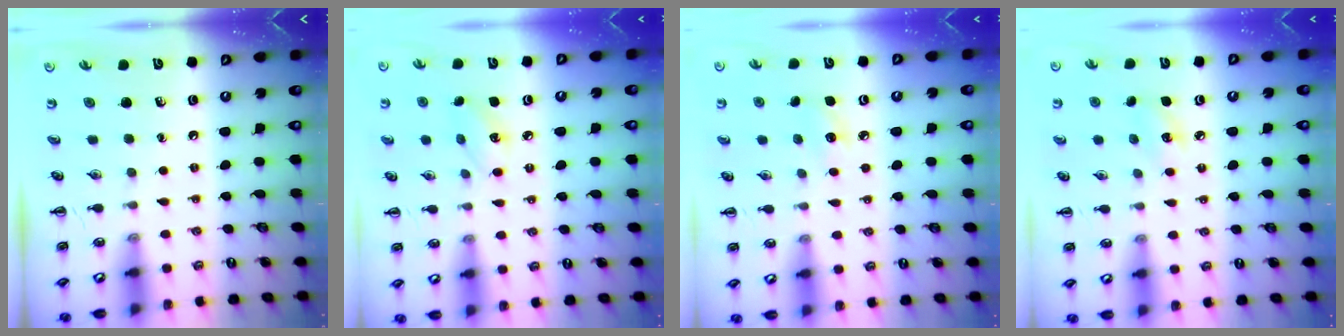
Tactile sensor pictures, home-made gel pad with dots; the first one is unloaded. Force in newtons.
{"total": 5.4, "press": 5.2, "slide": 1.4}
{"total": 6.3, "press": 6.0, "slide": 1.9}
{"total": 5.6, "press": 5.4, "slide": 1.5}